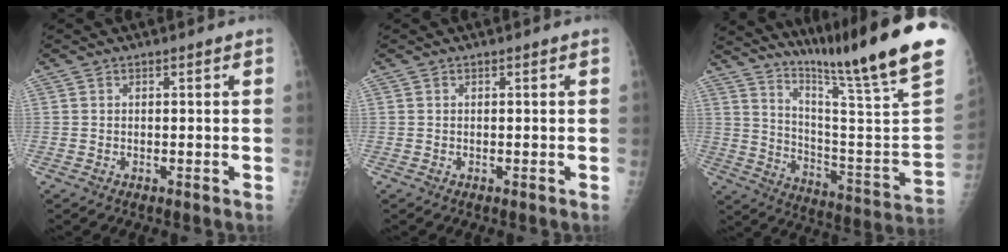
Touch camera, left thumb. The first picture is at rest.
{"total": 0.0}
{"total": 27.6, "force": [20.8, -0.3, 18.1], "torque": [-0.271, -0.151, 0.312]}